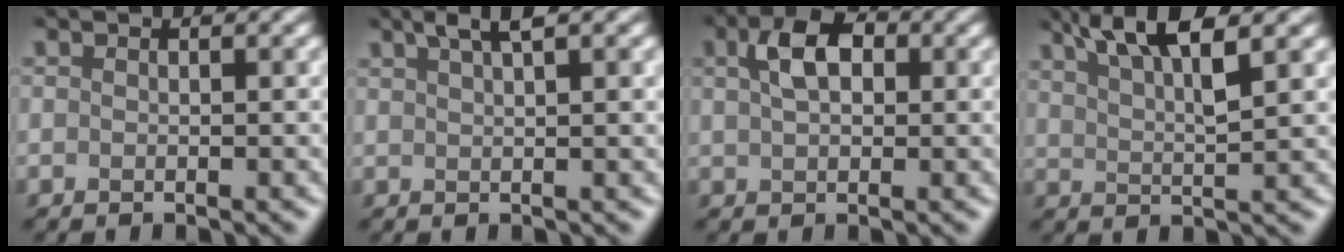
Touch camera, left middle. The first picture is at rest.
{"total": 1.4, "force": [1.0, -0.8, 0.4], "torque": [-0.022, 0.007, 0.037]}
{"total": 1.5, "force": [0.7, 0.7, 1.2], "torque": [-0.047, 0.009, 0.028]}
{"total": 4.2, "force": [3.2, -0.2, 2.8], "torque": [-0.066, 0.010, 0.077]}